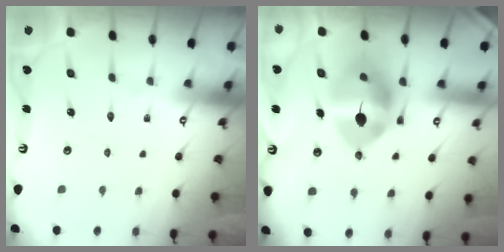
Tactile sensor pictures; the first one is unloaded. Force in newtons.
{"total": 13.1, "press": 13.0, "slide": 1.9}